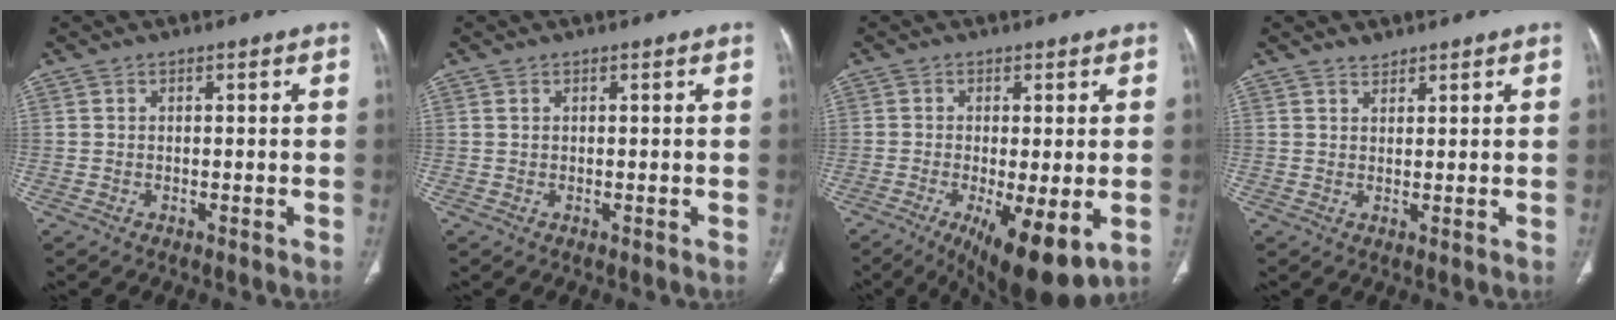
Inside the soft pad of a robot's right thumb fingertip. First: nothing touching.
{"total": 0.0}
{"total": 12.3, "force": [-4.1, 3.7, 10.9], "torque": [-0.167, -0.022, -0.054]}
{"total": 1.6, "force": [1.5, 0.7, 0.1], "torque": [0.010, -0.012, 0.022]}